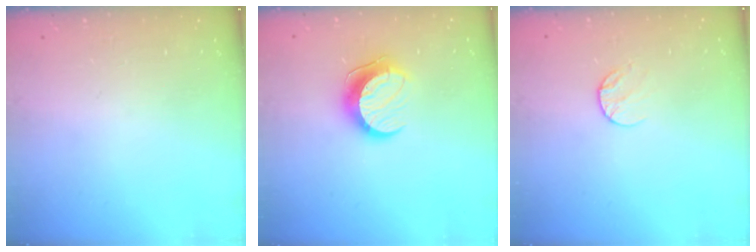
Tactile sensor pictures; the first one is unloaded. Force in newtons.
{"total": 11.2, "press": 11.2, "slide": 1.0}
{"total": 5.5, "press": 5.5, "slide": 0.6}